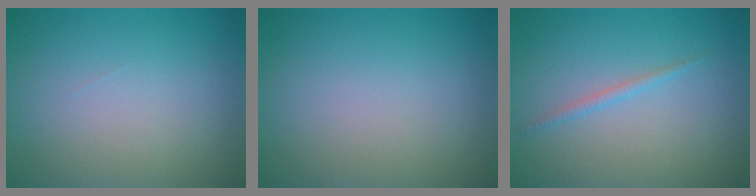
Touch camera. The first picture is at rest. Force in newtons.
{"total": 0.0}
{"total": 0.9, "press": 0.9, "slide": 0.1}